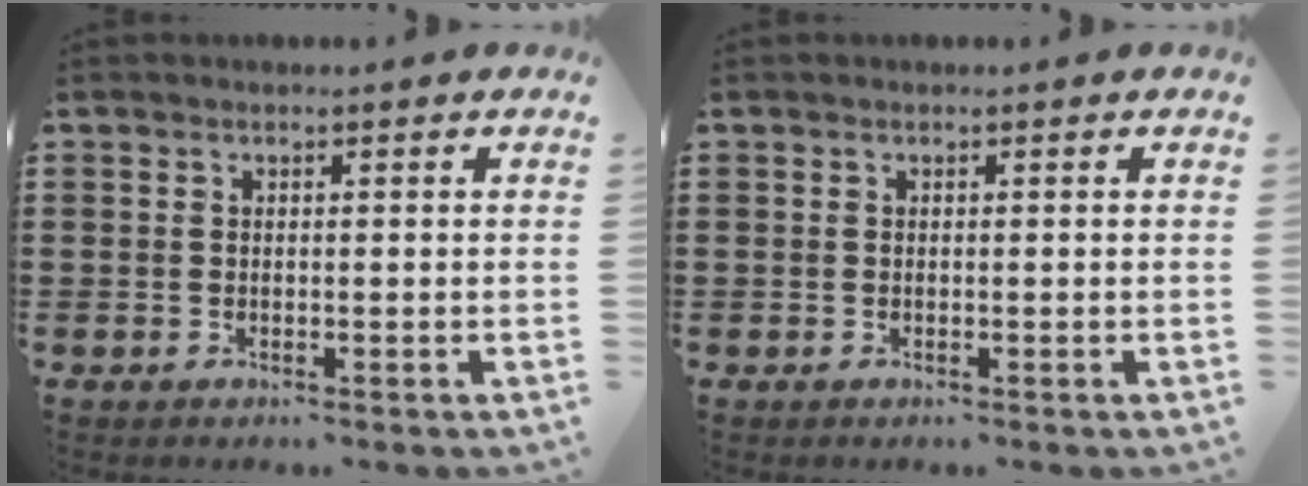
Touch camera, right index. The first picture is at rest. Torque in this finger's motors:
{"motor_torque": [-0.10, 0.10, 0.00, 0.00]}